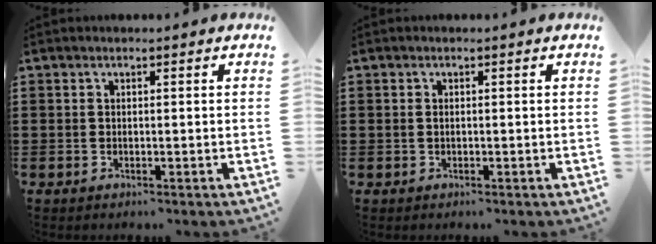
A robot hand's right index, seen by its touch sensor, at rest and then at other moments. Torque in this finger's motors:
{"motor_torque": [-0.12, 0.55, 0.00, 0.00]}